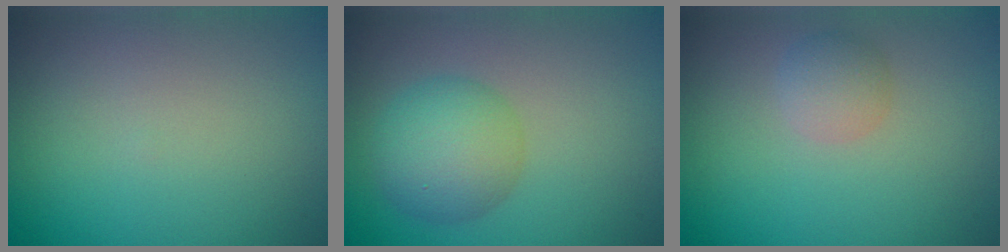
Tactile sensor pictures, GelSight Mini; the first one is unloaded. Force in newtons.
{"total": 4.7, "press": 4.7, "slide": 0.1}
{"total": 1.8, "press": 1.8, "slide": 0.1}